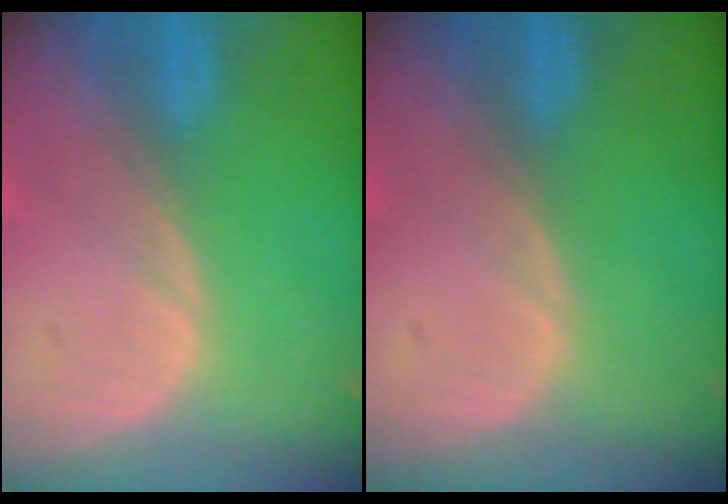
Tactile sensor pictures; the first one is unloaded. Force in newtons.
{"total": 0.0}